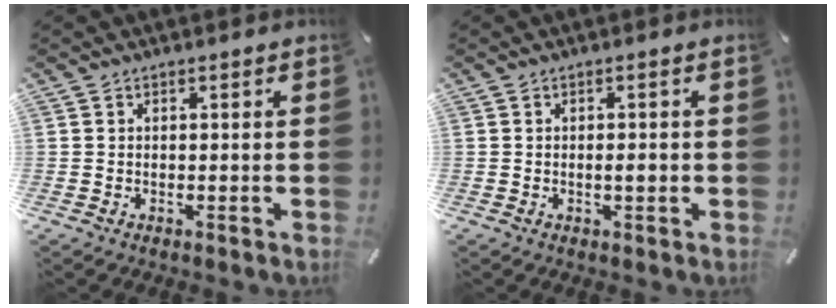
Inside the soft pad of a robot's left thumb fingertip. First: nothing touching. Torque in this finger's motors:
{"motor_torque": [0.51, 0.43, 0.31, 0.01, 0.01]}